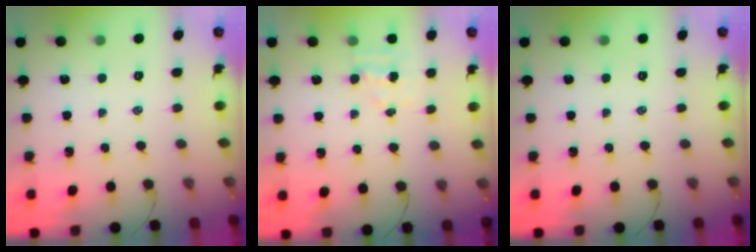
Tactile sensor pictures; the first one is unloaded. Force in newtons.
{"total": 3.4, "press": 3.2, "slide": 1.0}
{"total": 0.0}